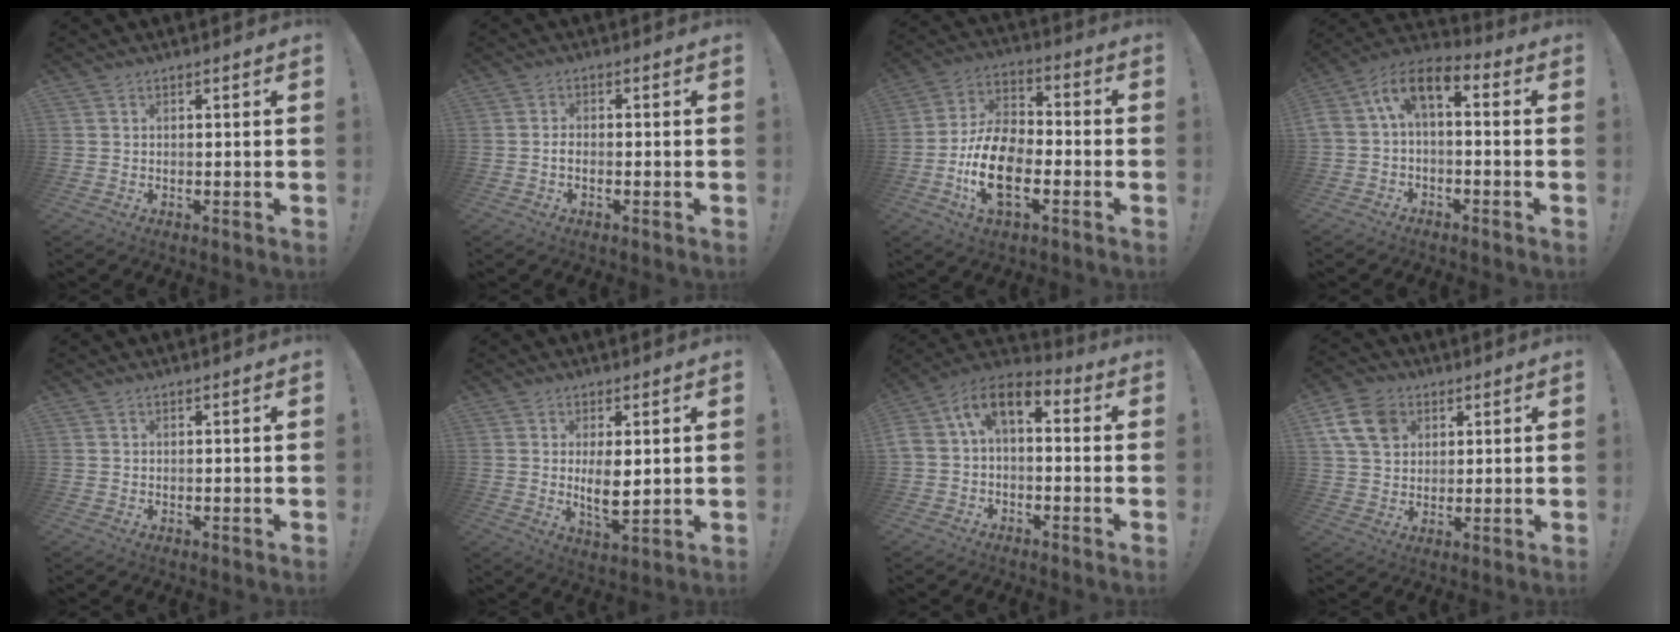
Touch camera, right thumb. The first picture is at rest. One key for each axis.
{"total": 2.2, "fx": -1.2, "fy": 0.8, "fz": 1.7, "tx": -0.034, "ty": 0.007, "tz": -0.019}
{"total": 16.3, "fx": -6.0, "fy": 9.1, "fz": 12.1, "tx": -0.238, "ty": 0.027, "tz": -0.104}
{"total": 7.0, "fx": 0.3, "fy": 3.9, "fz": 5.9, "tx": -0.109, "ty": 0.005, "tz": 0.010}
{"total": 0.0}
{"total": 7.1, "fx": 1.0, "fy": 3.1, "fz": 6.3, "tx": -0.090, "ty": -0.022, "tz": 0.013}
{"total": 8.3, "fx": 1.2, "fy": 5.2, "fz": 6.4, "tx": -0.120, "ty": 0.009, "tz": 0.027}
{"total": 11.9, "fx": 5.1, "fy": 8.9, "fz": 6.2, "tx": -0.109, "ty": -0.013, "tz": 0.104}